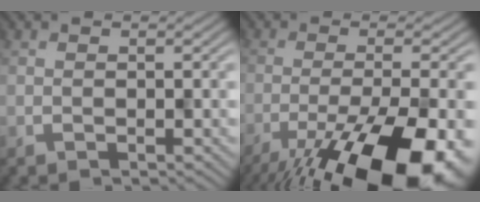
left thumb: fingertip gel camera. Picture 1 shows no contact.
{"total": 17.9, "force": [-11.3, 5.3, 12.9], "torque": [-0.192, -0.044, -0.165]}